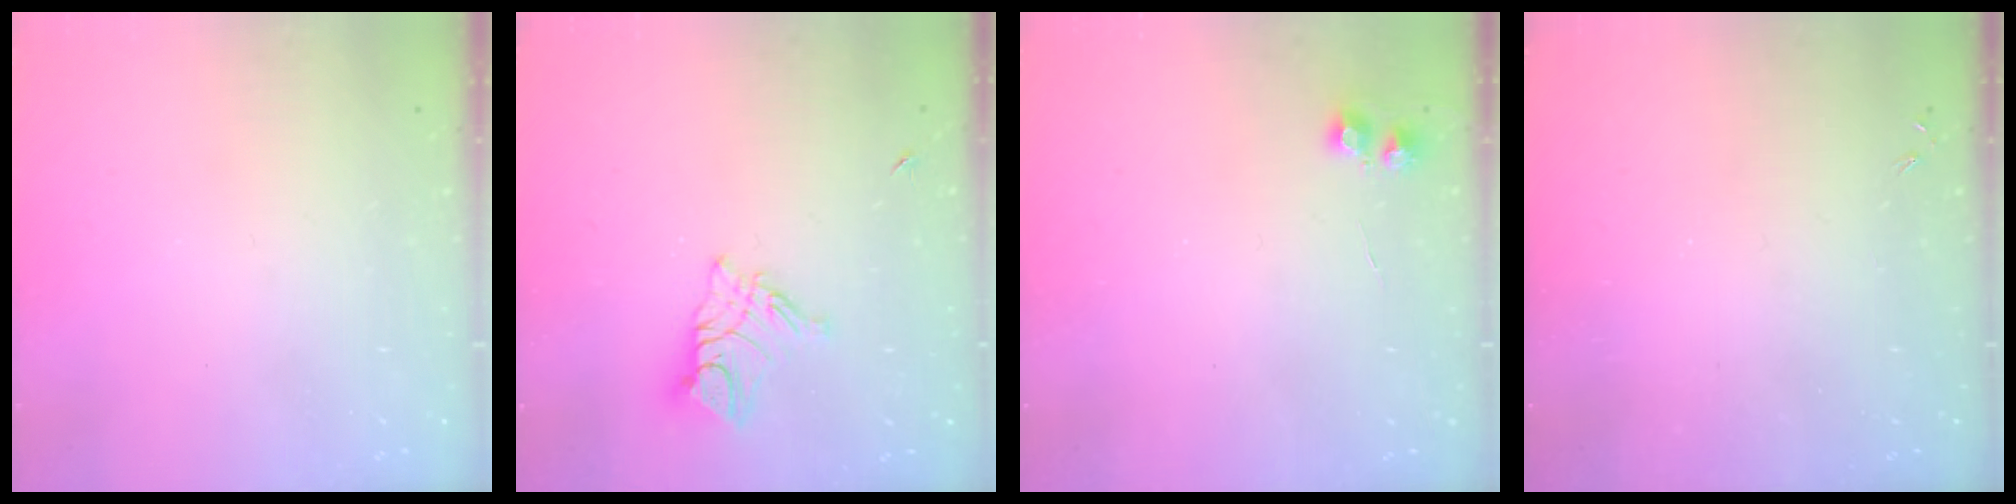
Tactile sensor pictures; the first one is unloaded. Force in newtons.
{"total": 9.1, "press": 9.0, "slide": 0.8}
{"total": 5.7, "press": 5.6, "slide": 0.8}
{"total": 0.0}